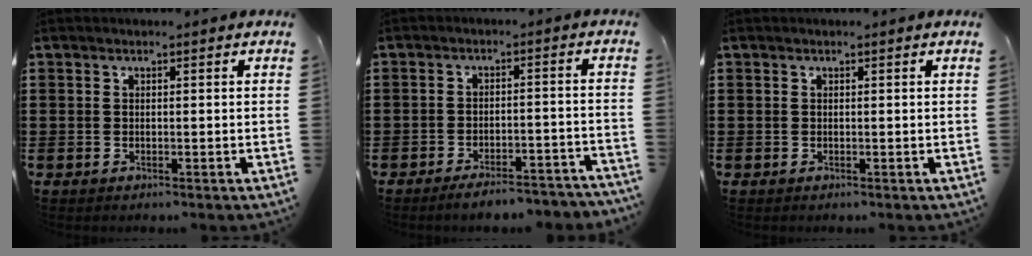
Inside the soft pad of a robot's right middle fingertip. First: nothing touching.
{"total": 4.1, "force": [-3.8, 0.1, 1.5], "torque": [-0.024, -0.001, -0.074]}
{"total": 0.0}